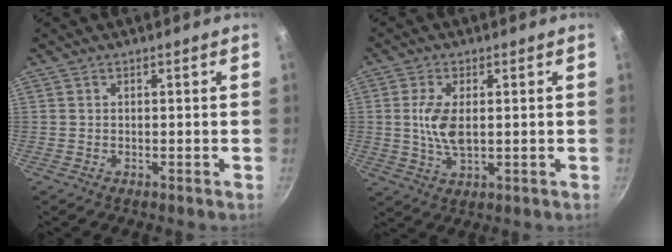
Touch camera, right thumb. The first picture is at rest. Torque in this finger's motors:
{"motor_torque": [0.70, 1.18, 0.89, 0.61, 0.25]}